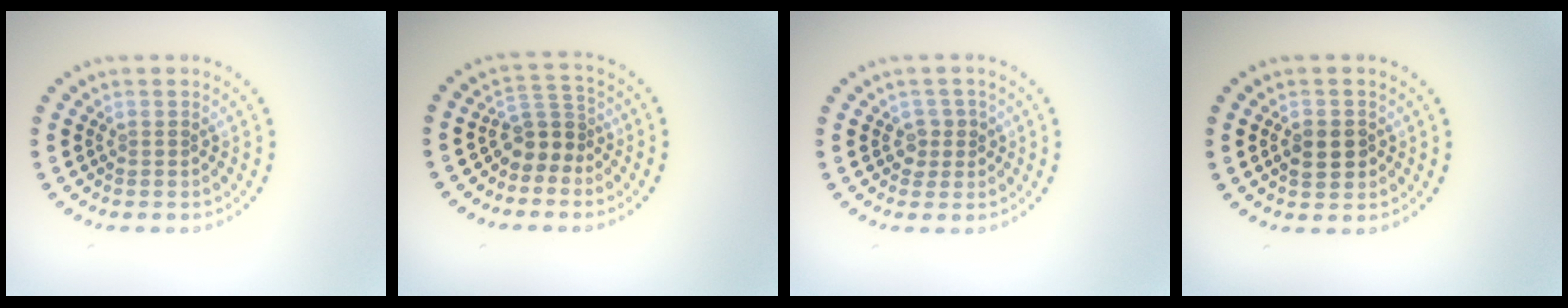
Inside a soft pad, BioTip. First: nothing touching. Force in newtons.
{"total": 2.9, "press": 2.2, "slide": 1.8}
{"total": 1.5, "press": 1.3, "slide": 0.7}
{"total": 2.5, "press": 2.4, "slide": 0.4}